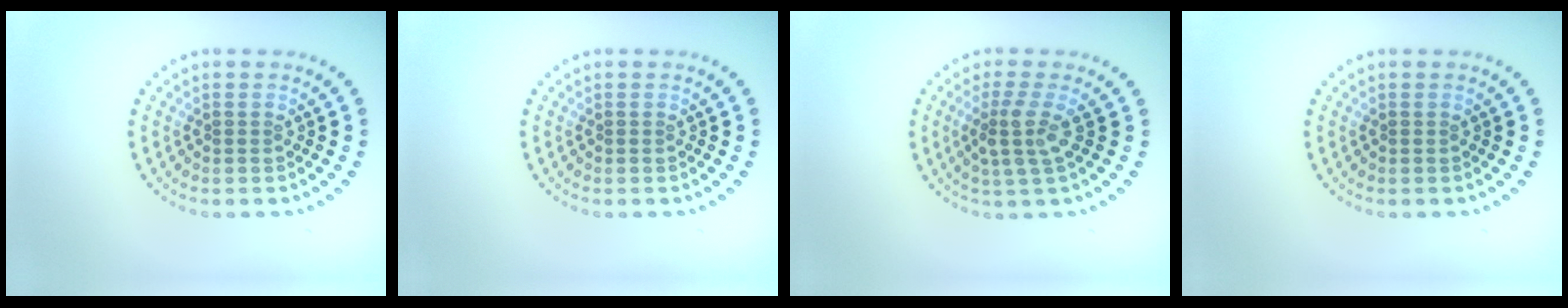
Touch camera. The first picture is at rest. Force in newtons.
{"total": 0.0}
{"total": 2.8, "press": 2.1, "slide": 1.8}
{"total": 0.0}